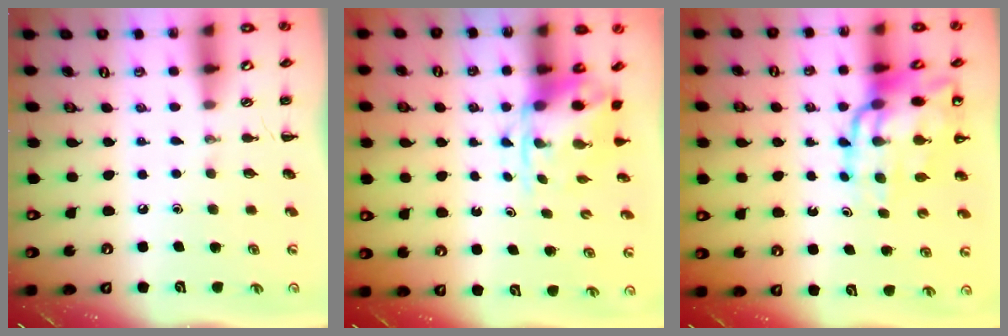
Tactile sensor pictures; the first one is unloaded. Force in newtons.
{"total": 3.9, "press": 3.8, "slide": 0.9}
{"total": 15.3, "press": 14.7, "slide": 4.2}